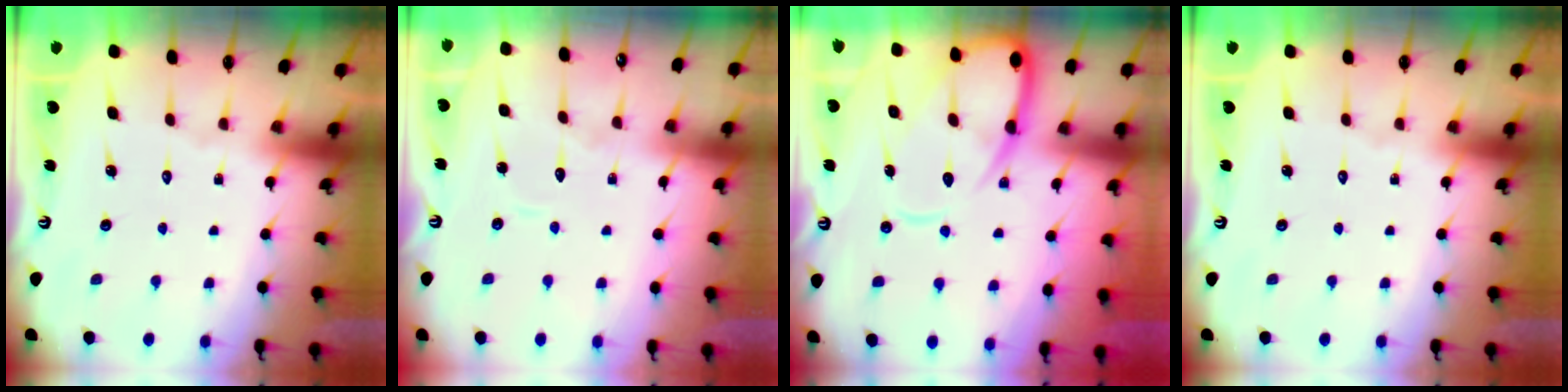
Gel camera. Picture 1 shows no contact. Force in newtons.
{"total": 6.2, "press": 6.2, "slide": 0.3}
{"total": 12.4, "press": 12.3, "slide": 1.3}
{"total": 0.0}